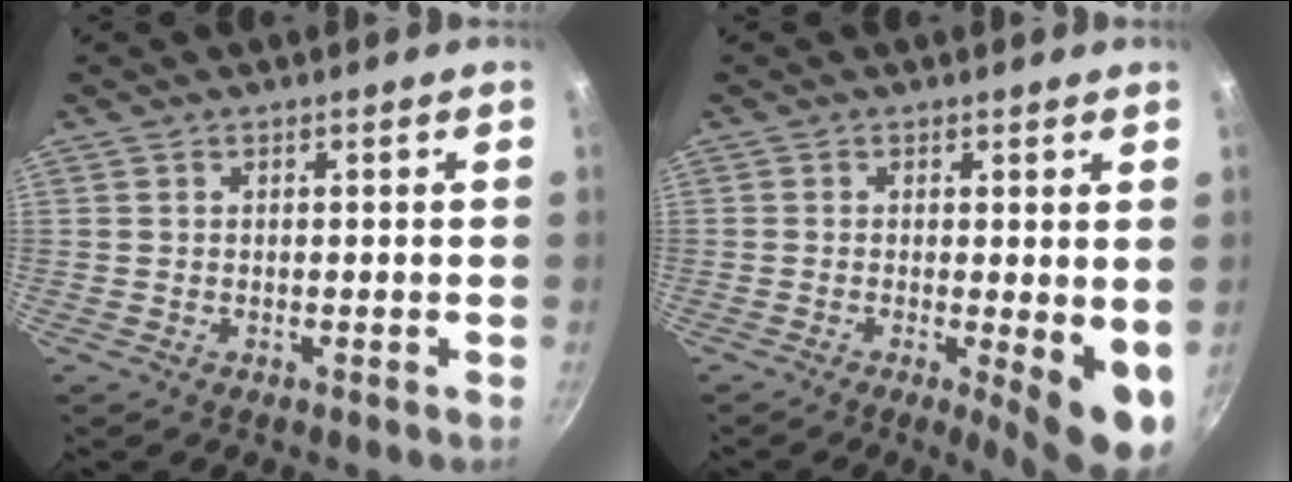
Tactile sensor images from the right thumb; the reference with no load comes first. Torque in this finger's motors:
{"motor_torque": [-0.17, 0.86, 0.55, 0.43, 0.27]}